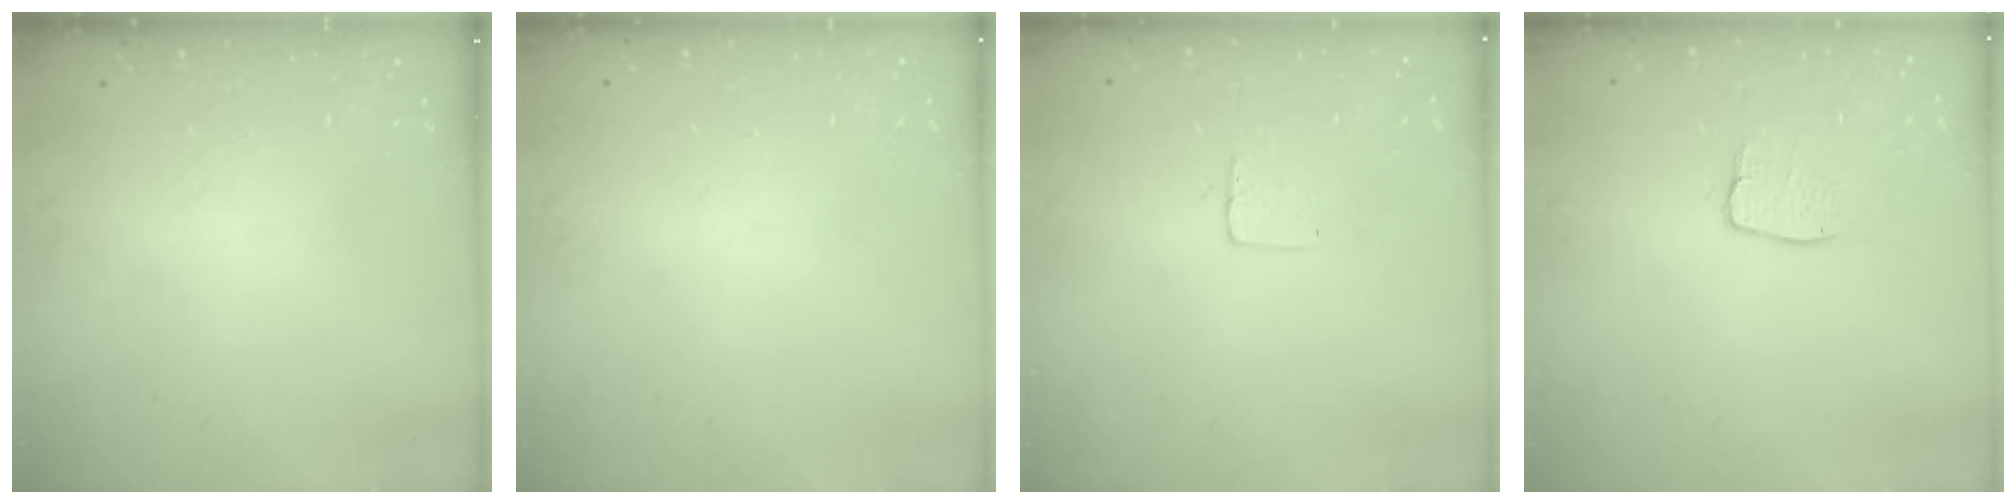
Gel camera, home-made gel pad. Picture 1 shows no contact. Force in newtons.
{"total": 0.0}
{"total": 3.5, "press": 3.5, "slide": 0.2}
{"total": 6.3, "press": 6.3, "slide": 0.2}